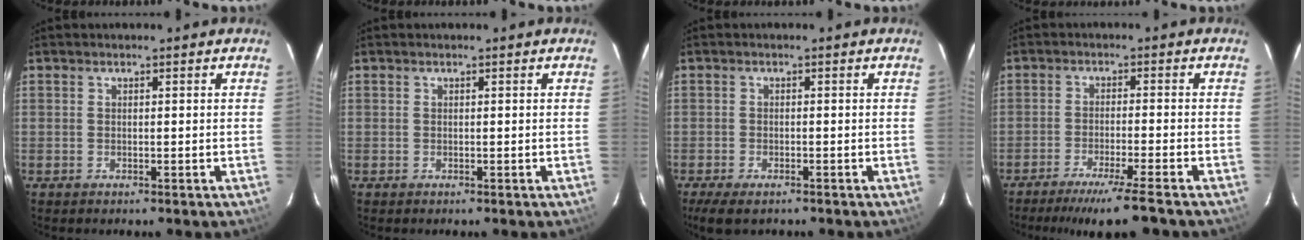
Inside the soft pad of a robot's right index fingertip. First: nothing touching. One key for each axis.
{"total": 0.0}
{"total": 5.1, "fx": -3.8, "fy": 1.8, "fz": 3.0, "tx": -0.070, "ty": -0.021, "tz": -0.066}
{"total": 8.1, "fx": -6.7, "fy": -0.9, "fz": 4.4, "tx": -0.086, "ty": -0.013, "tz": -0.108}